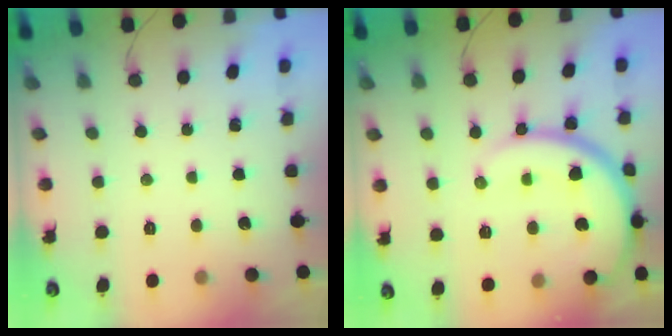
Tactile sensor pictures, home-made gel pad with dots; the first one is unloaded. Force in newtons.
{"total": 17.6, "press": 17.6, "slide": 1.5}